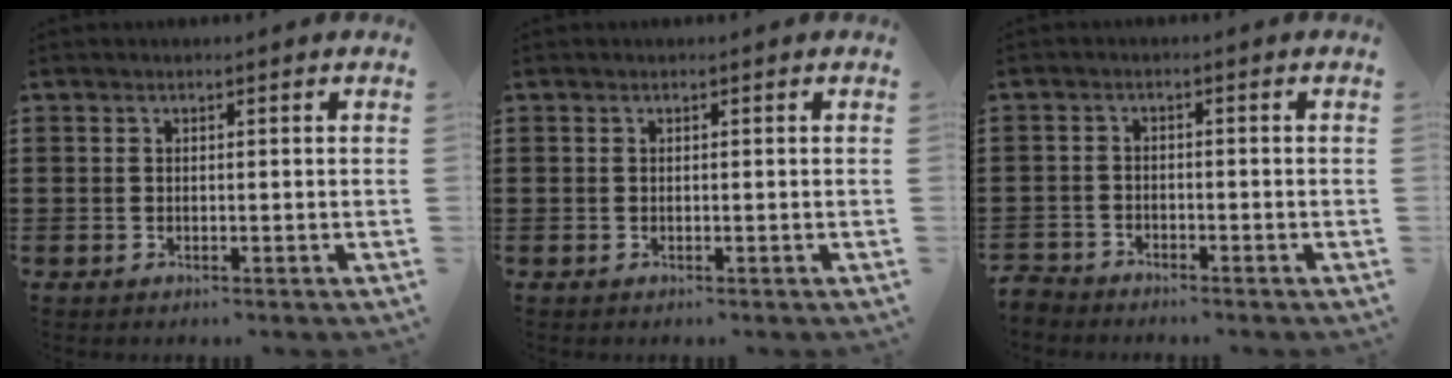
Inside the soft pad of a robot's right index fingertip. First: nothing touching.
{"total": 0.0}
{"total": 2.5, "force": [-2.5, 0.5, -0.2], "torque": [-0.011, -0.003, -0.058]}